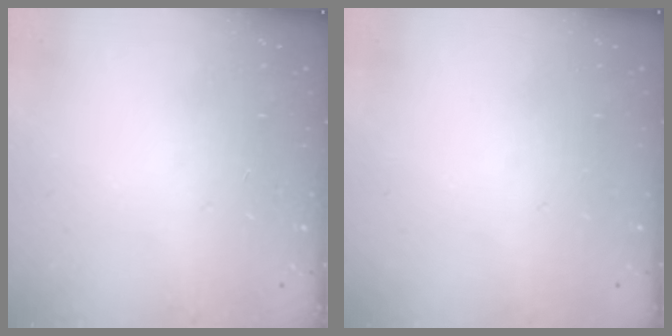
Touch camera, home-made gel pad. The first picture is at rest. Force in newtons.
{"total": 0.0}